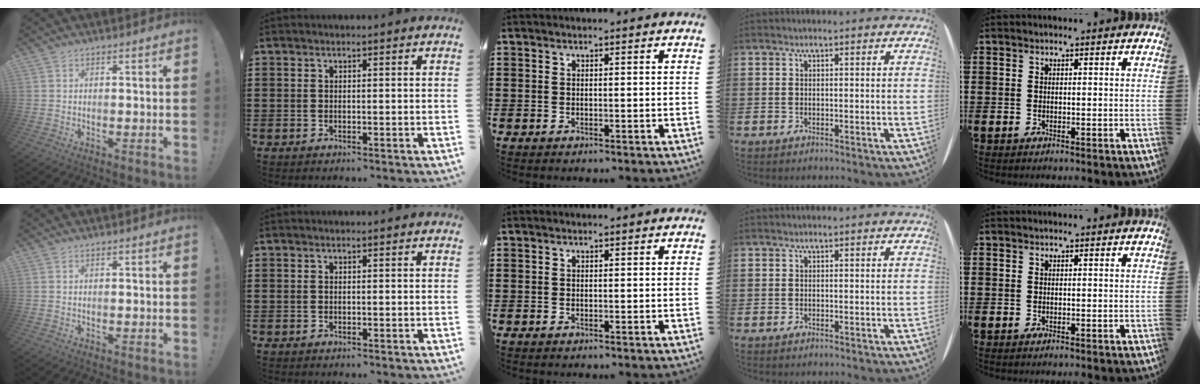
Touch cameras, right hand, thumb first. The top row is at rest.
{}